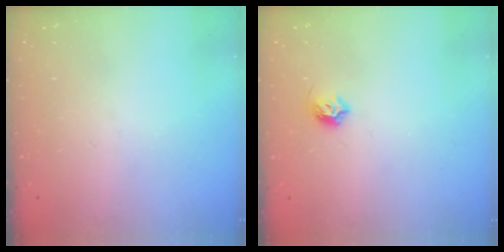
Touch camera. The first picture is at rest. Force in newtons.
{"total": 5.6, "press": 5.5, "slide": 1.3}